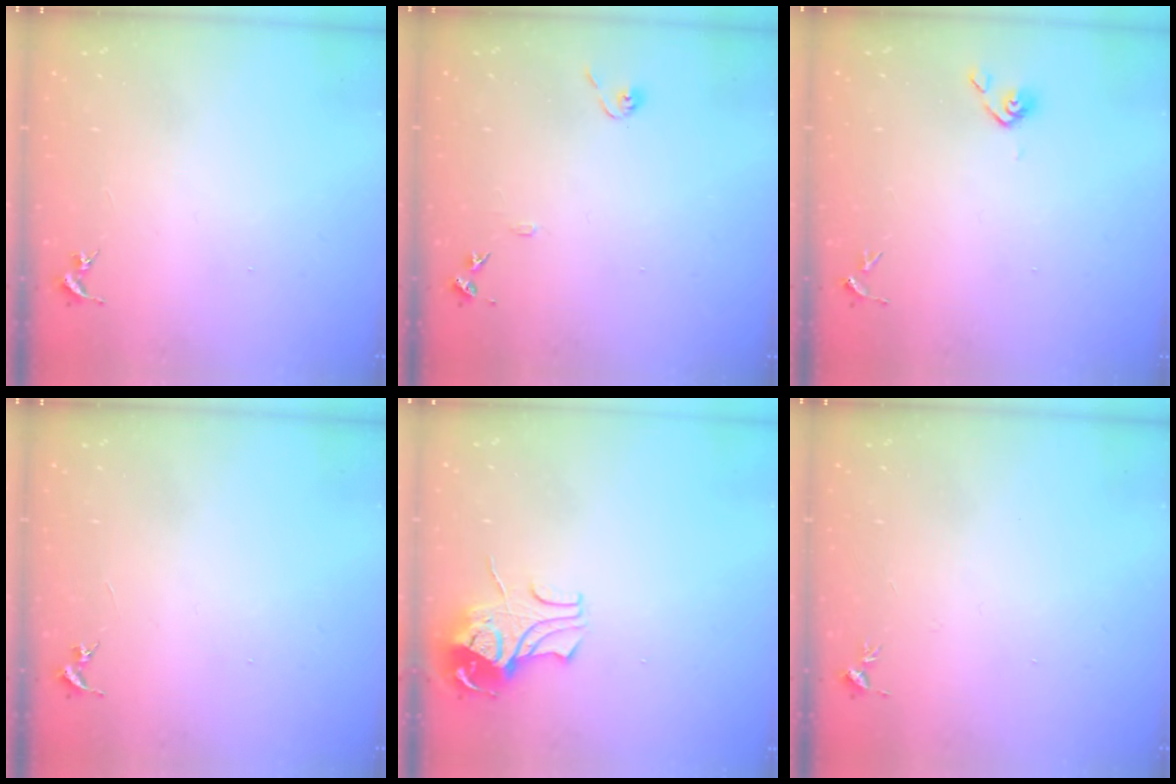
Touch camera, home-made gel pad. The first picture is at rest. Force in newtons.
{"total": 7.9, "press": 7.9, "slide": 0.8}
{"total": 4.2, "press": 4.1, "slide": 1.1}
{"total": 0.0}
{"total": 9.4, "press": 9.4, "slide": 1.1}
{"total": 3.4, "press": 3.3, "slide": 0.5}